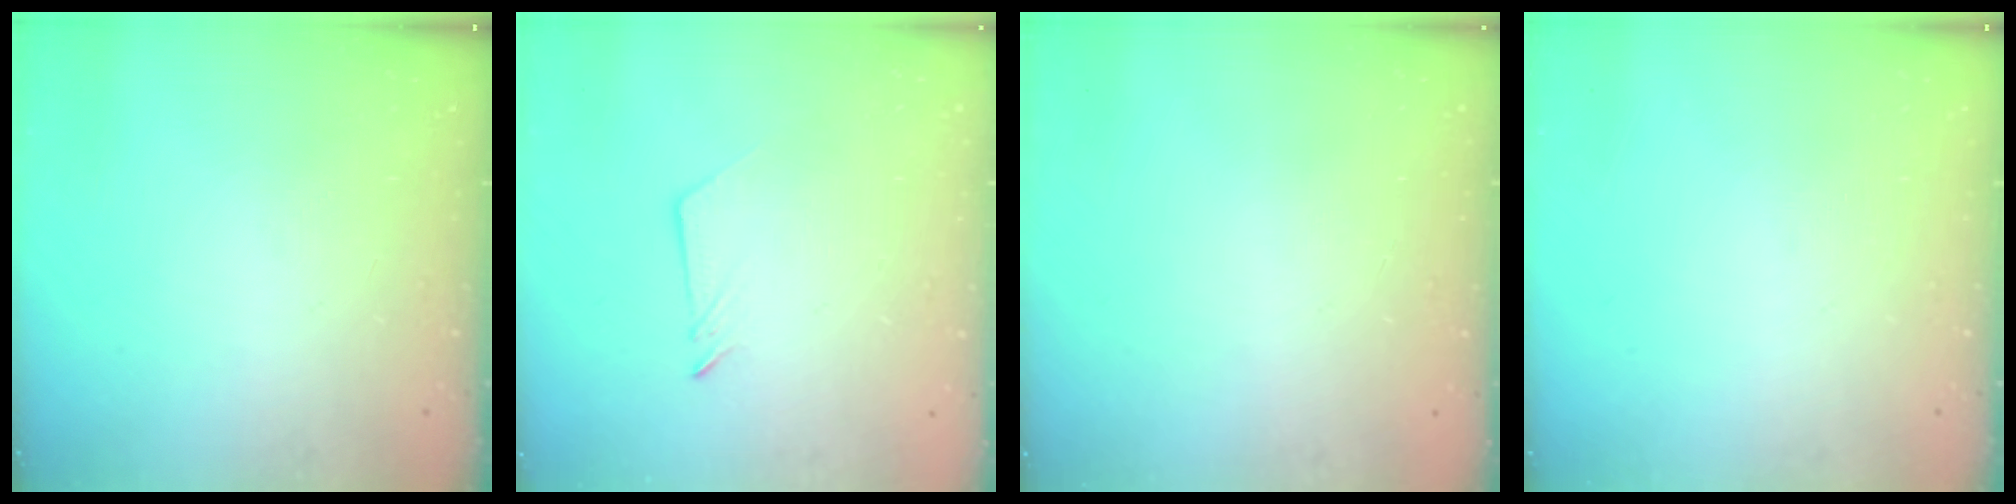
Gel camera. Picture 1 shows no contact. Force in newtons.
{"total": 2.5, "press": 2.5, "slide": 0.2}
{"total": 0.0}
{"total": 0.0}